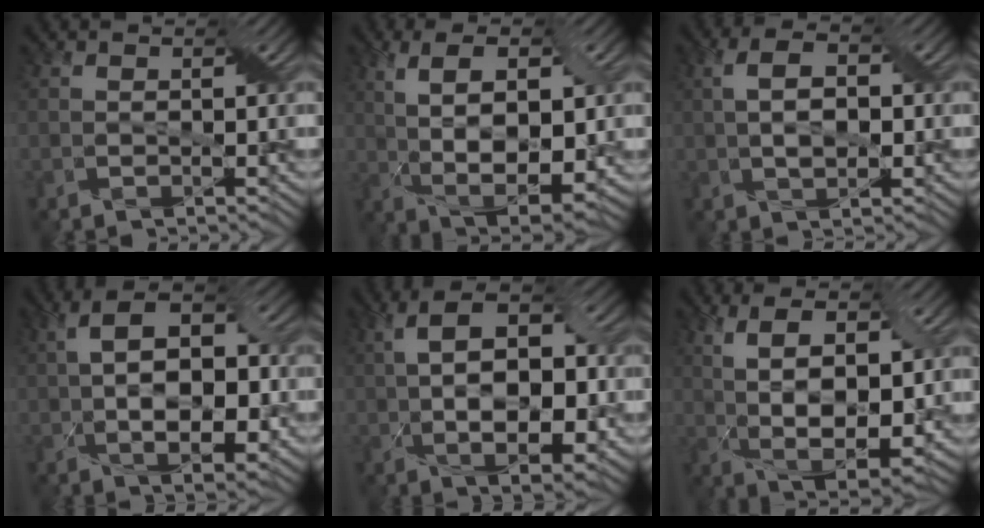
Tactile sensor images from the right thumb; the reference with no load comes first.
{"total": 10.6, "force": [1.5, 4.8, 9.3], "torque": [-0.171, -0.001, 0.027]}
{"total": 5.1, "force": [0.2, 2.6, 4.4], "torque": [-0.088, 0.007, 0.002]}
{"total": 10.7, "force": [0.0, 5.7, 9.1], "torque": [-0.152, 0.008, -0.002]}
{"total": 11.9, "force": [0.5, 6.1, 10.2], "torque": [-0.170, 0.010, 0.010]}
{"total": 10.5, "force": [1.5, 4.8, 9.2], "torque": [-0.170, -0.002, 0.028]}